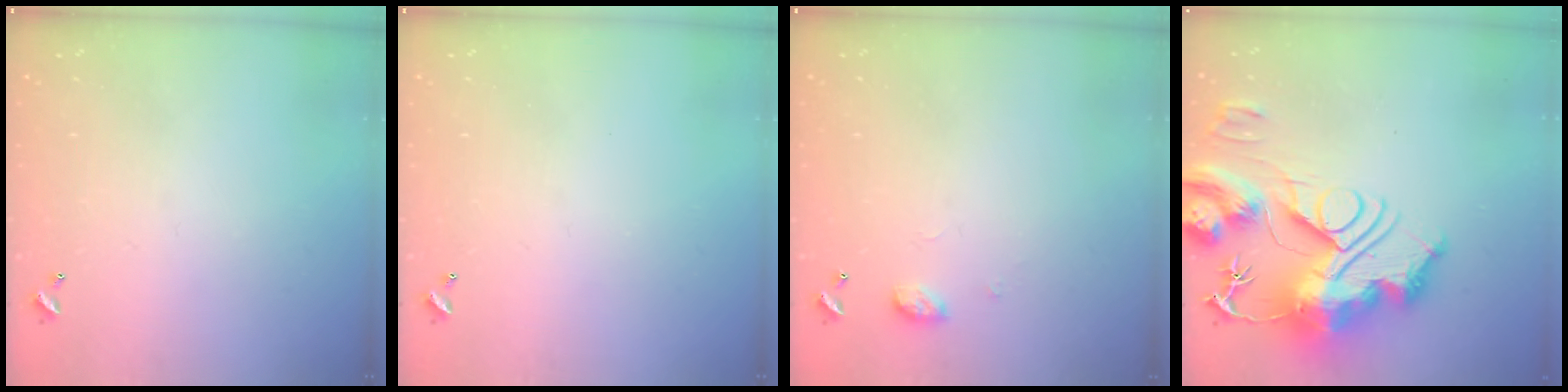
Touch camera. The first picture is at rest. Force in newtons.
{"total": 0.0}
{"total": 5.3, "press": 5.2, "slide": 0.8}
{"total": 0.5, "press": 0.5, "slide": 0.0}